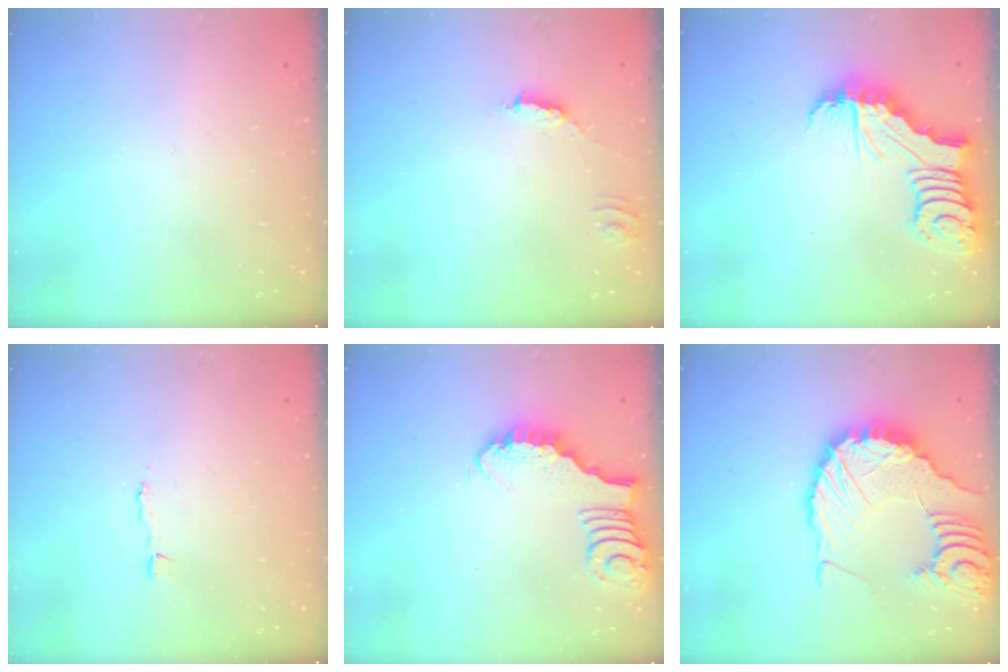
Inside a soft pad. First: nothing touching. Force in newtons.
{"total": 2.7, "press": 2.7, "slide": 0.2}
{"total": 6.8, "press": 6.8, "slide": 0.9}
{"total": 2.1, "press": 2.1, "slide": 0.0}
{"total": 3.2, "press": 3.2, "slide": 0.3}
{"total": 15.7, "press": 15.6, "slide": 1.9}